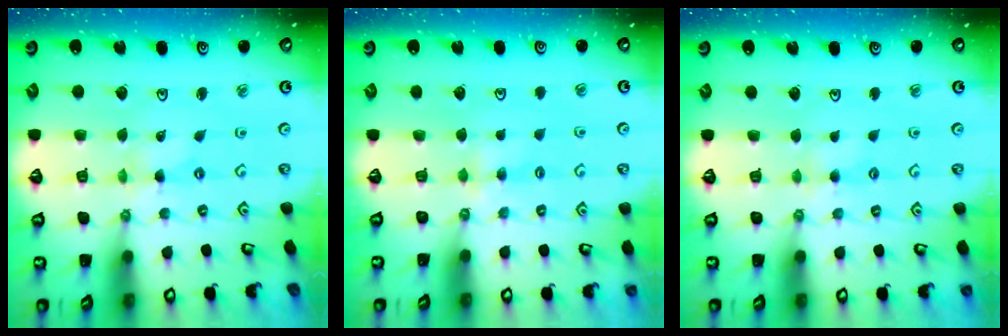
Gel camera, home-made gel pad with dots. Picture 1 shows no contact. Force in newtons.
{"total": 2.8, "press": 2.8, "slide": 0.4}
{"total": 2.5, "press": 2.5, "slide": 0.3}